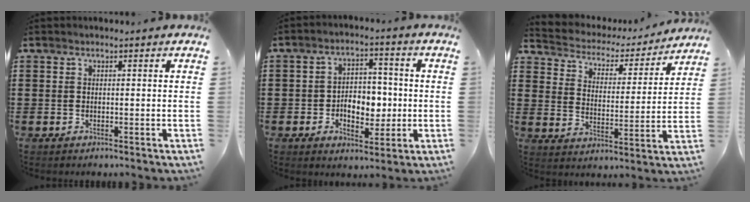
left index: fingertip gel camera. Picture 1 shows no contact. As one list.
[{"total": 6.1, "force": [-1.0, 4.2, 4.3], "torque": [-0.072, 0.007, -0.023]}, {"total": 3.0, "force": [2.8, 0.9, 0.1], "torque": [-0.026, -0.027, 0.039]}]